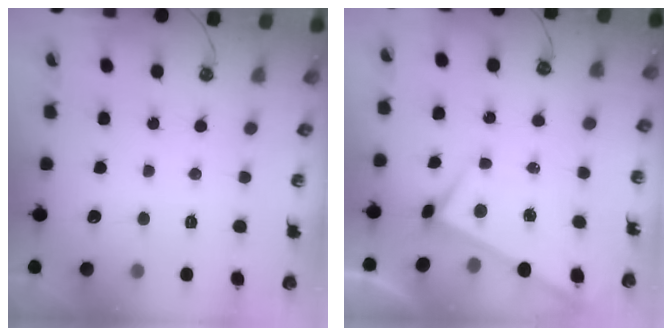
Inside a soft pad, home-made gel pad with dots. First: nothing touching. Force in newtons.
{"total": 1.2, "press": 1.1, "slide": 0.4}